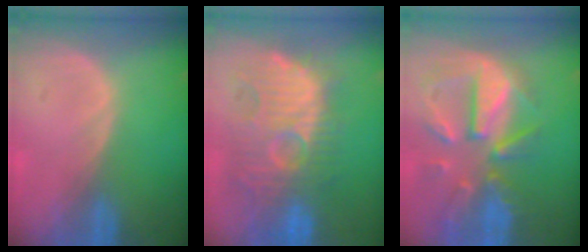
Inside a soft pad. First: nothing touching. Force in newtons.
{"total": 12.1, "press": 11.7, "slide": 2.9}
{"total": 11.3, "press": 9.9, "slide": 5.5}